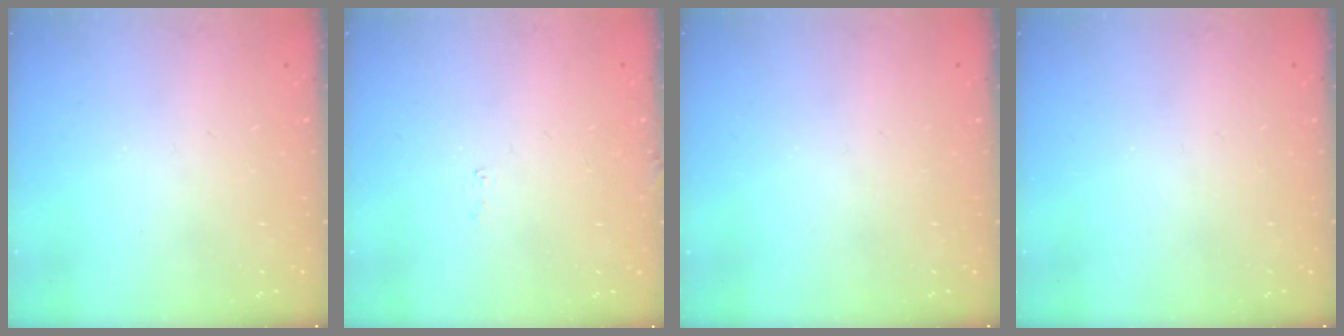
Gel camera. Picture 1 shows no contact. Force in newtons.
{"total": 3.2, "press": 3.2, "slide": 0.1}
{"total": 0.0}
{"total": 0.0}